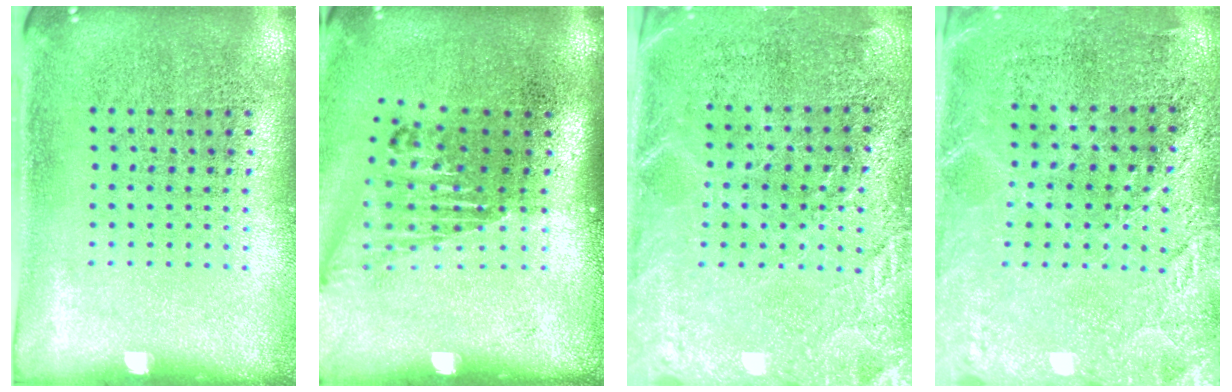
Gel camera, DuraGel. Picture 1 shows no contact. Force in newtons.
{"total": 1.6, "press": 1.2, "slide": 1.1}
{"total": 2.9, "press": 2.7, "slide": 1.0}
{"total": 2.8, "press": 2.7, "slide": 0.6}